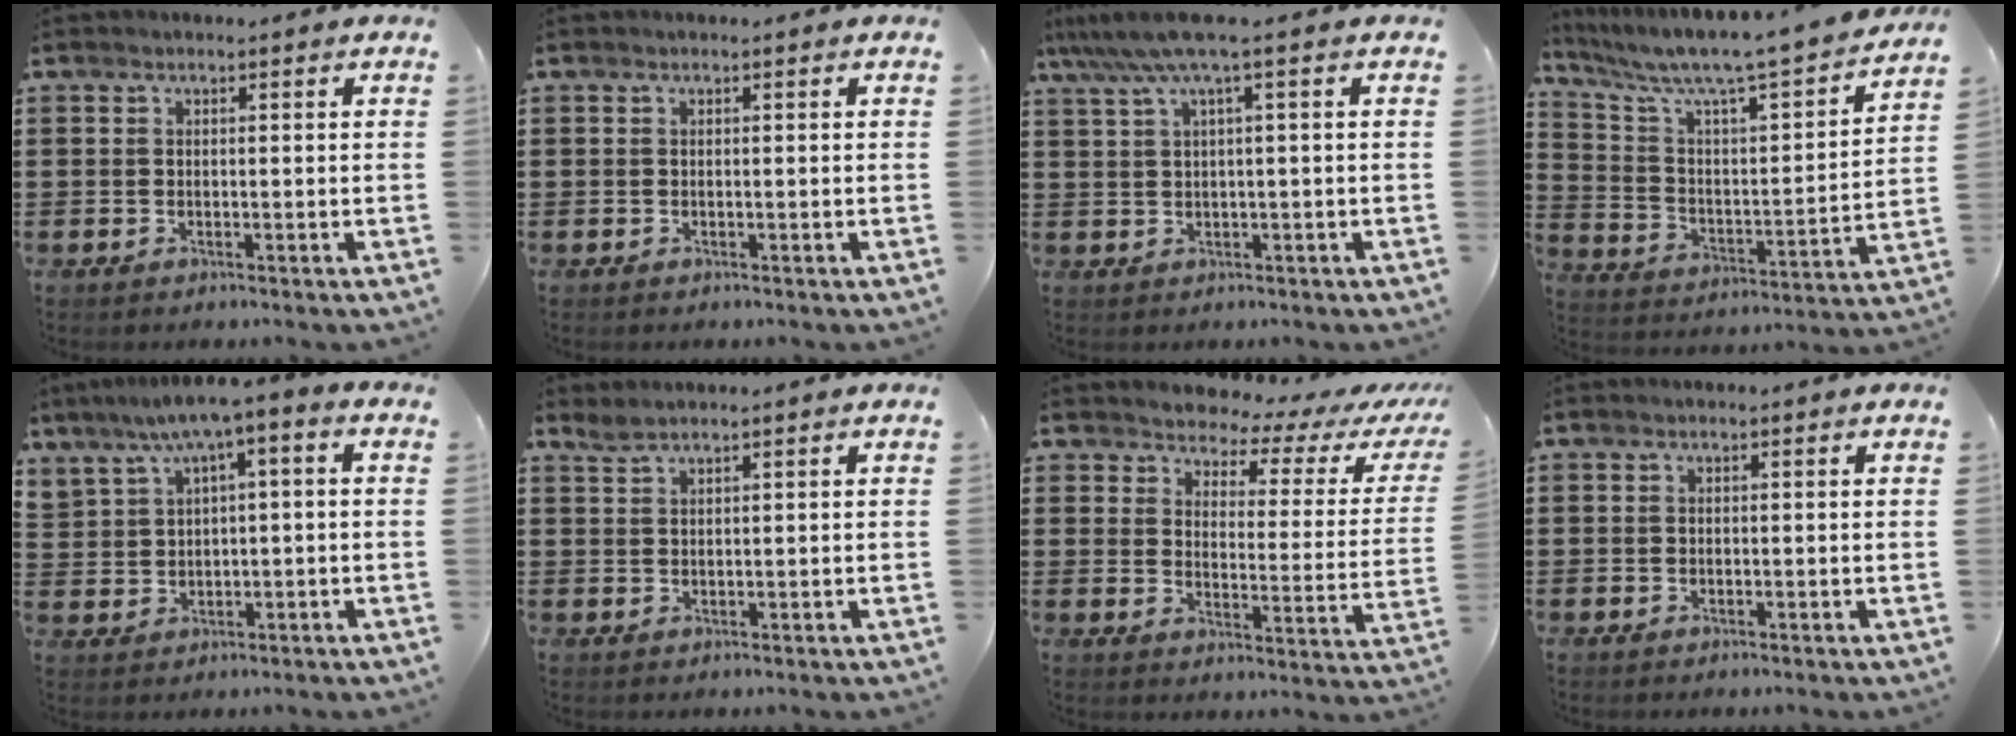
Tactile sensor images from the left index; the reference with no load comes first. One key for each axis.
{"total": 0.0}
{"total": 4.9, "fx": 1.8, "fy": -0.4, "fz": 4.6, "tx": -0.099, "ty": -0.008, "tz": 0.027}
{"total": 6.7, "fx": 6.0, "fy": 0.3, "fz": 3.1, "tx": -0.090, "ty": -0.058, "tz": 0.093}
{"total": 4.4, "fx": 1.6, "fy": 1.7, "fz": 3.7, "tx": -0.075, "ty": -0.011, "tz": 0.020}
{"total": 1.5, "fx": 1.3, "fy": 0.0, "fz": 0.7, "tx": -0.016, "ty": -0.001, "tz": 0.025}
{"total": 3.4, "fx": 3.2, "fy": 0.9, "fz": 0.7, "tx": -0.030, "ty": -0.031, "tz": 0.047}
{"total": 0.0}